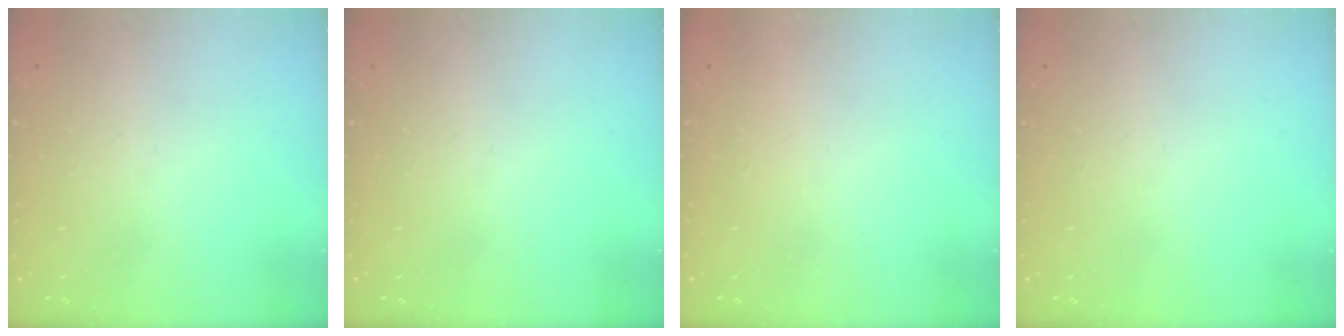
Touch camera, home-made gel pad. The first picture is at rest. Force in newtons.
{"total": 0.0}
{"total": 1.5, "press": 1.5, "slide": 0.1}
{"total": 0.0}